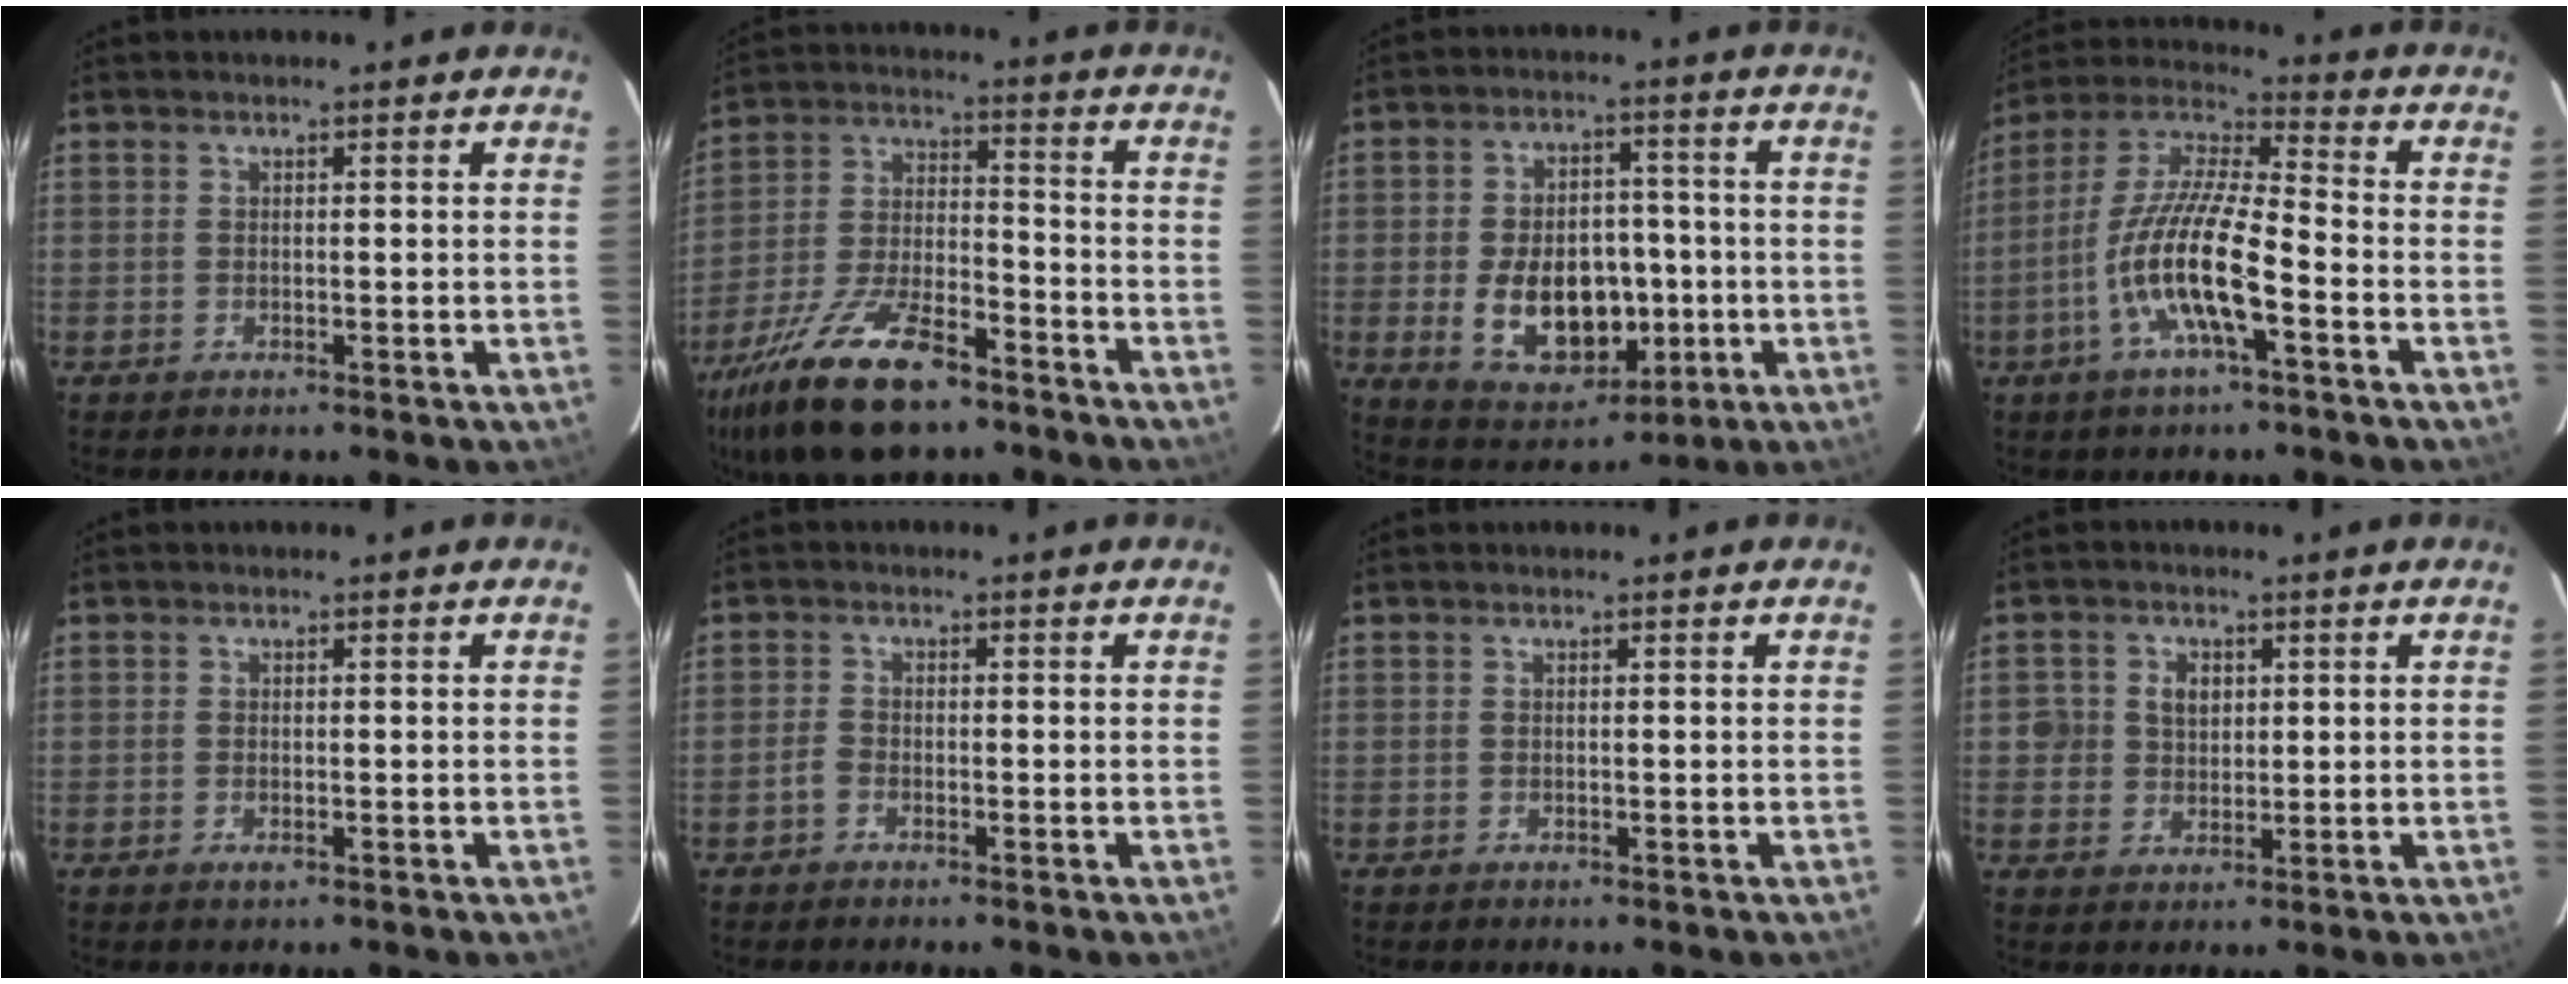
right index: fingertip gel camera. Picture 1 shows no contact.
{"total": 20.9, "force": [-14.2, 7.8, 13.2], "torque": [-0.270, -0.030, -0.249]}
{"total": 14.9, "force": [-3.0, 10.0, 10.7], "torque": [-0.212, 0.006, -0.022]}
{"total": 14.8, "force": [-5.6, 3.0, 13.4], "torque": [-0.267, -0.007, -0.113]}
{"total": 0.9, "force": [-0.3, 0.6, 0.6], "torque": [-0.013, -0.002, -0.005]}
{"total": 1.7, "force": [-1.2, 1.0, 0.6], "torque": [-0.014, 0.004, -0.025]}
{"total": 0.0}
{"total": 4.7, "force": [0.7, 4.4, 1.5], "torque": [-0.026, 0.014, 0.014]}